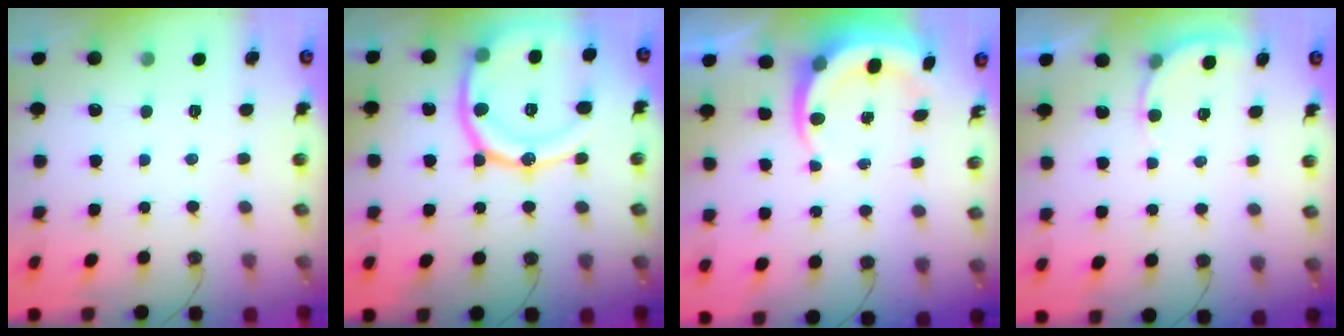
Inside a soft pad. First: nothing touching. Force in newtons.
{"total": 22.3, "press": 22.2, "slide": 2.5}
{"total": 7.0, "press": 6.8, "slide": 1.8}
{"total": 3.1, "press": 3.1, "slide": 0.3}